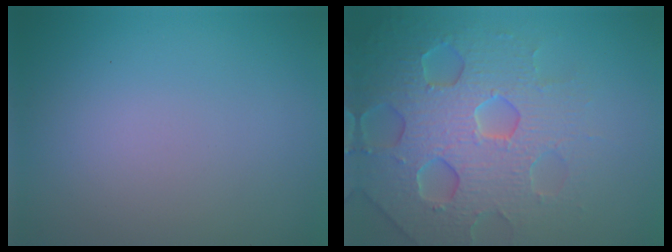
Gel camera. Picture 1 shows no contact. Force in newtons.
{"total": 7.3, "press": 7.2, "slide": 1.5}